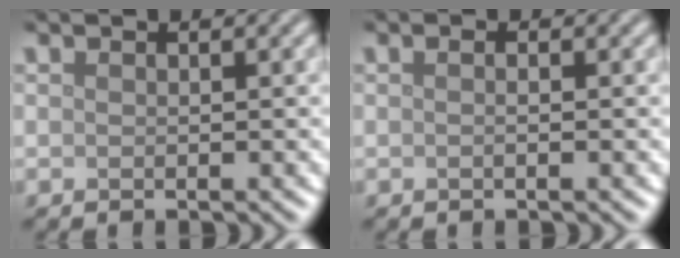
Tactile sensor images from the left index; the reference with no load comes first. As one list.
[{"total": 0.8, "force": [0.1, 0.2, 0.8], "torque": [-0.009, -0.010, -0.002]}]